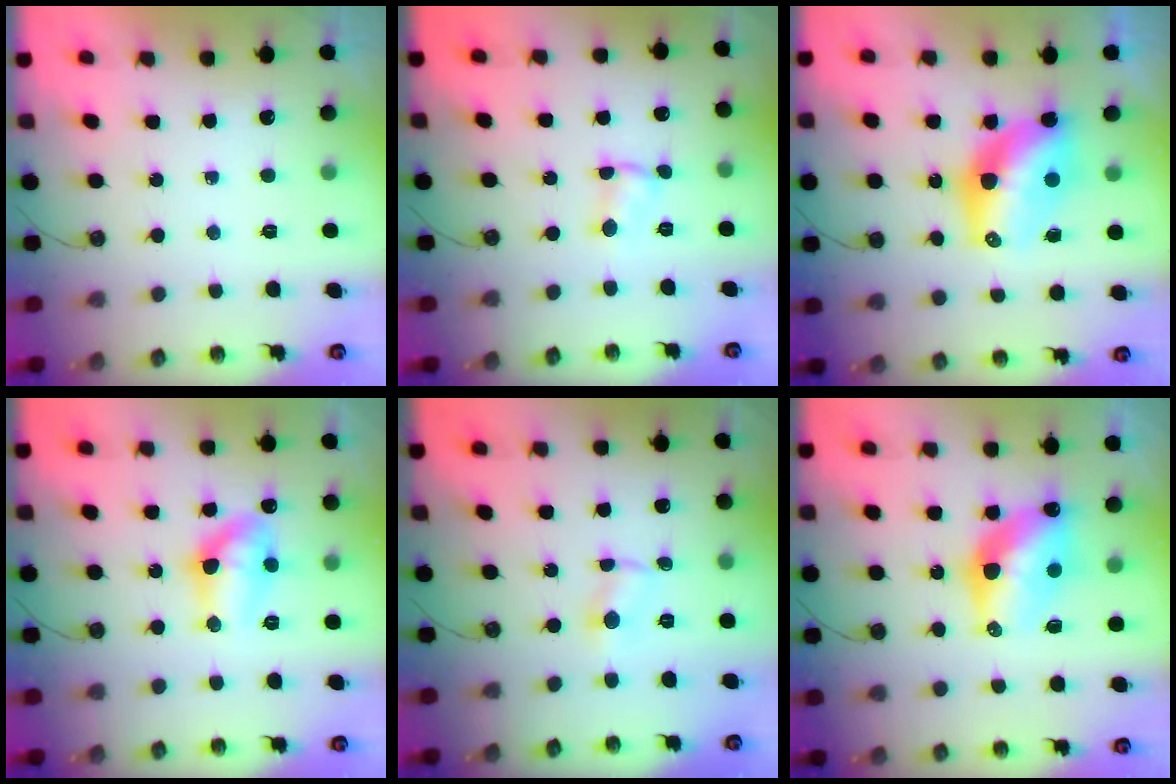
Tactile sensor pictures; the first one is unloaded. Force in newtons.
{"total": 1.5, "press": 1.5, "slide": 0.2}
{"total": 10.6, "press": 10.6, "slide": 0.7}
{"total": 11.2, "press": 11.2, "slide": 0.7}
{"total": 1.6, "press": 1.5, "slide": 0.2}
{"total": 12.3, "press": 12.2, "slide": 0.9}